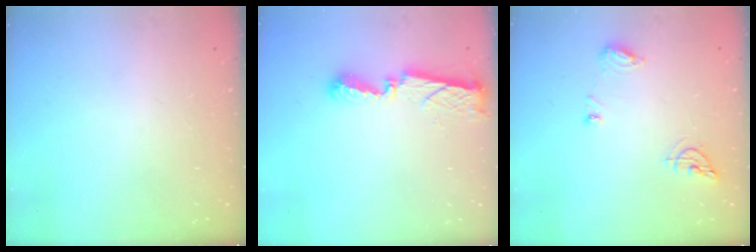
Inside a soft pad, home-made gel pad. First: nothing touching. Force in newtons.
{"total": 8.7, "press": 8.7, "slide": 0.4}
{"total": 8.0, "press": 8.0, "slide": 0.9}